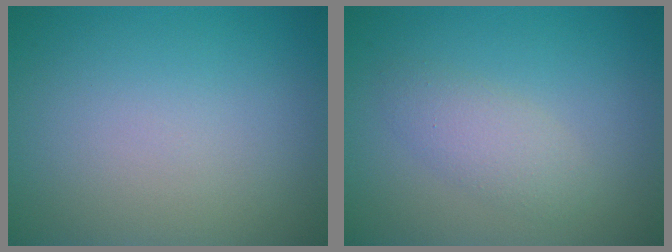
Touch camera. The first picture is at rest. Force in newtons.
{"total": 2.3, "press": 2.3, "slide": 0.1}